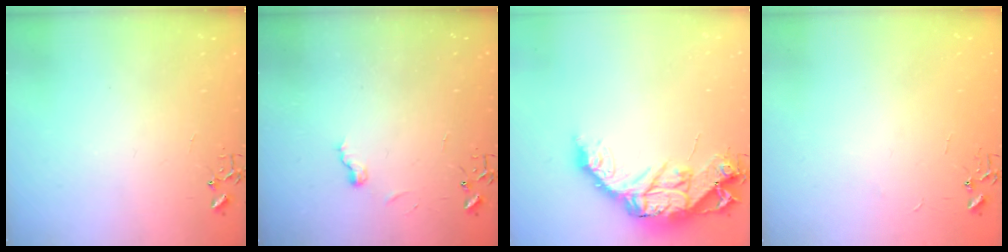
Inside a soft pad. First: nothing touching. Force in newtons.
{"total": 5.5, "press": 5.5, "slide": 0.6}
{"total": 16.2, "press": 16.2, "slide": 1.5}
{"total": 2.4, "press": 2.4, "slide": 0.3}